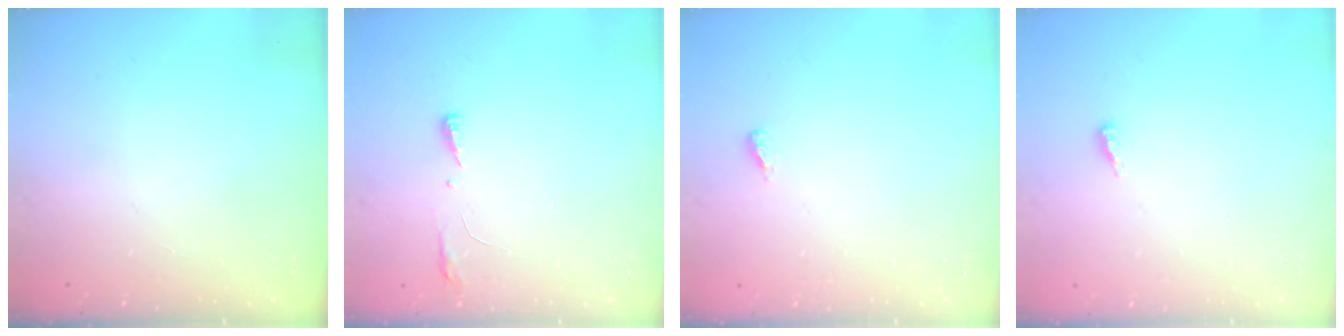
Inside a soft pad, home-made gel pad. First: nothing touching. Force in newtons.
{"total": 3.8, "press": 3.6, "slide": 1.2}
{"total": 3.7, "press": 3.6, "slide": 1.0}
{"total": 7.7, "press": 4.9, "slide": 5.9}